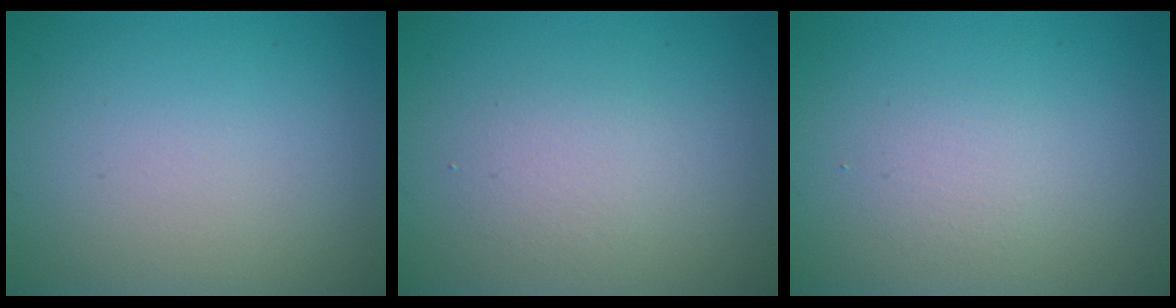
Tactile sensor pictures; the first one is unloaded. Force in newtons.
{"total": 1.8, "press": 1.8, "slide": 0.1}
{"total": 1.4, "press": 1.4, "slide": 0.1}